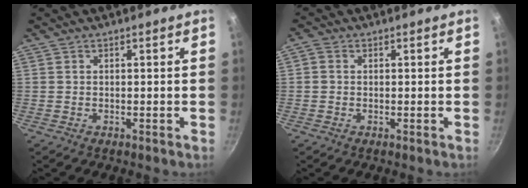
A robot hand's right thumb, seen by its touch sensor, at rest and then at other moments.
{"total": 1.4, "force": [0.0, 1.2, 0.7], "torque": [-0.017, 0.007, -0.003]}